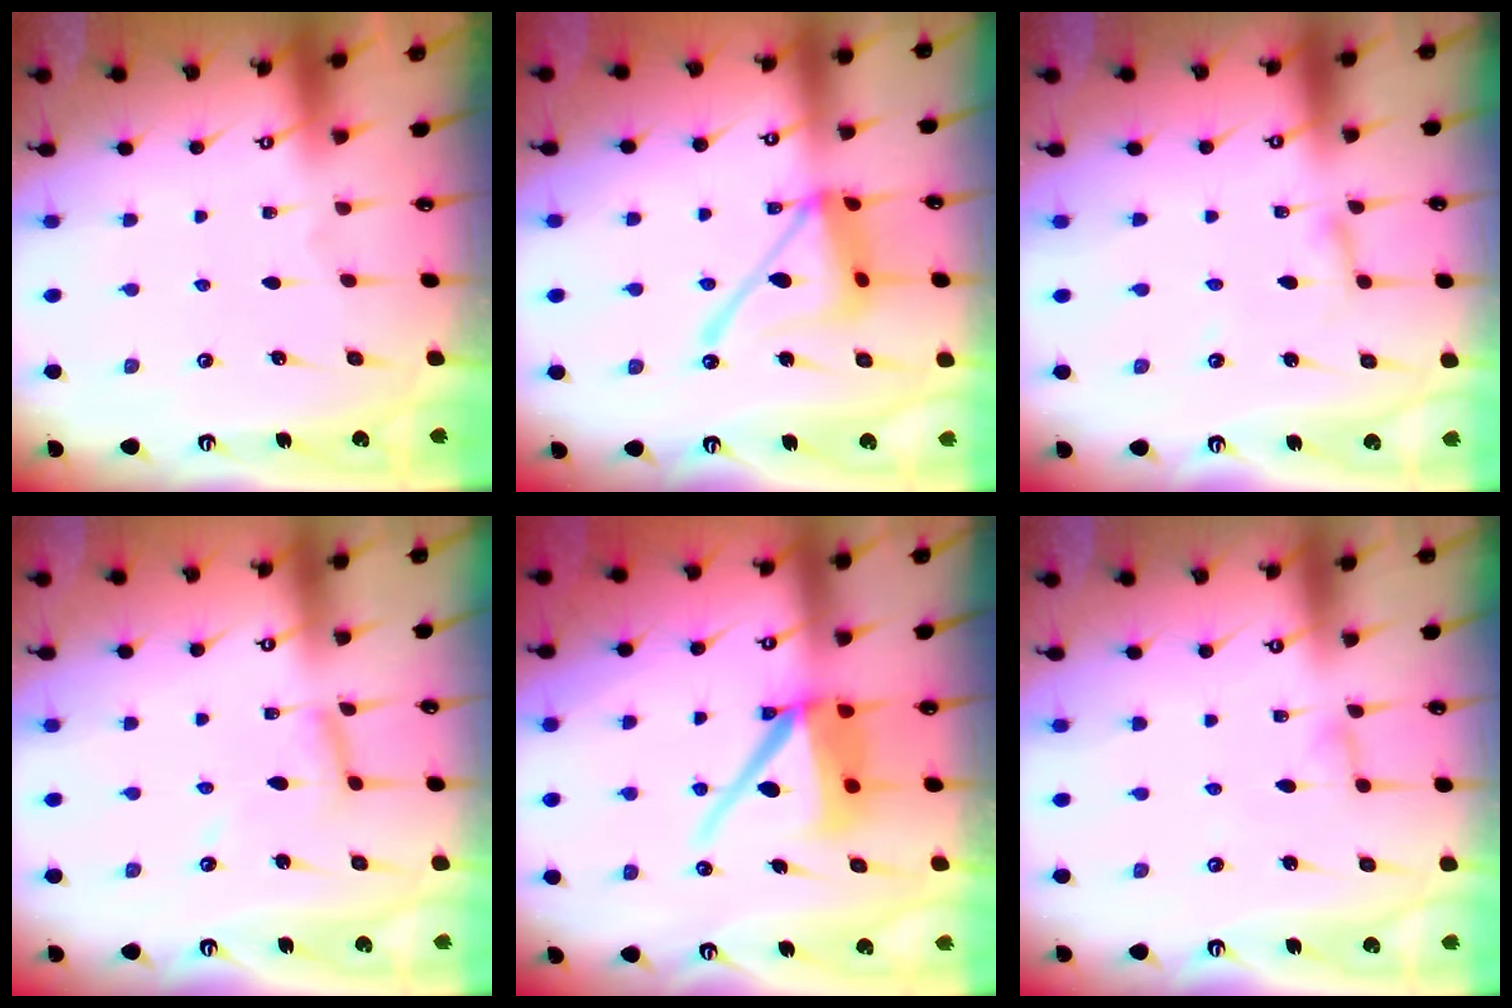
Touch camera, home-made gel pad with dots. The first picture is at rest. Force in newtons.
{"total": 15.6, "press": 15.5, "slide": 1.4}
{"total": 2.4, "press": 2.4, "slide": 0.1}
{"total": 7.1, "press": 7.1, "slide": 0.4}
{"total": 11.8, "press": 11.7, "slide": 1.5}
{"total": 3.9, "press": 3.8, "slide": 0.5}